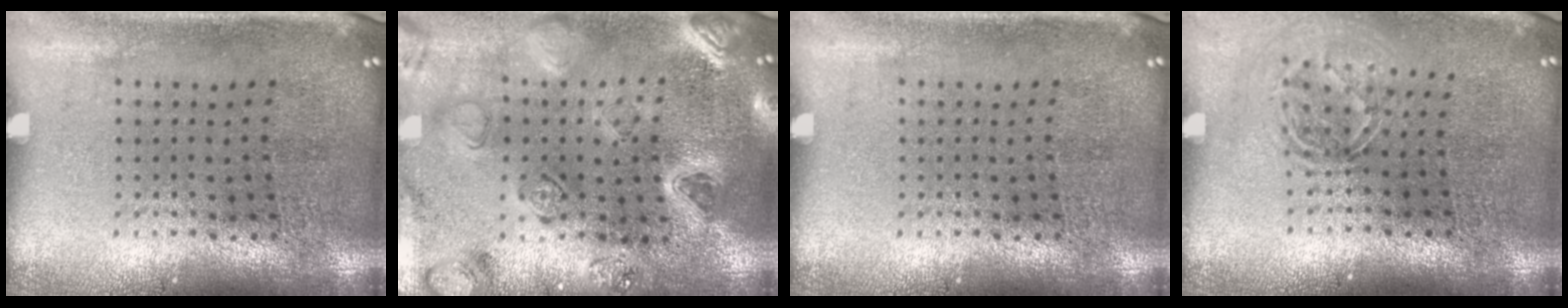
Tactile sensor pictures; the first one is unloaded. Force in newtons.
{"total": 2.3, "press": 2.3, "slide": 0.3}
{"total": 0.0}
{"total": 1.5, "press": 1.1, "slide": 1.0}